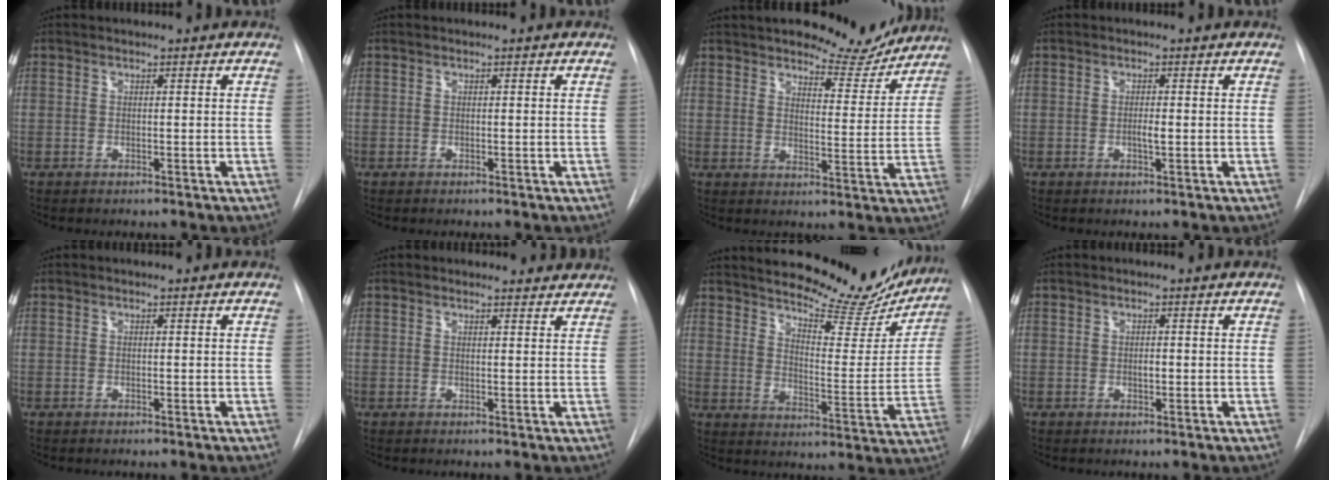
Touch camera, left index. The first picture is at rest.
{"total": 0.0}
{"total": 8.9, "force": [8.3, 2.1, 2.4], "torque": [-0.025, -0.025, 0.107]}
{"total": 1.3, "force": [-0.6, 0.1, 1.1], "torque": [-0.022, -0.007, -0.010]}
{"total": 0.0}
{"total": 3.3, "force": [3.2, 0.9, 0.0], "torque": [0.000, -0.005, 0.023]}
{"total": 19.0, "force": [17.2, 4.4, 6.8], "torque": [-0.094, -0.048, 0.218]}
{"total": 0.7, "force": [-0.4, 0.3, 0.5], "torque": [-0.009, -0.006, -0.008]}